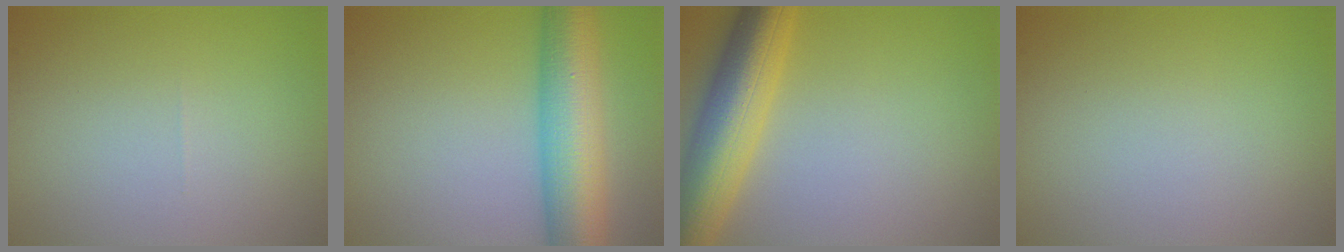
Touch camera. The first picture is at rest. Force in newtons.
{"total": 9.7, "press": 9.7, "slide": 0.3}
{"total": 8.2, "press": 8.2, "slide": 0.3}
{"total": 0.0}